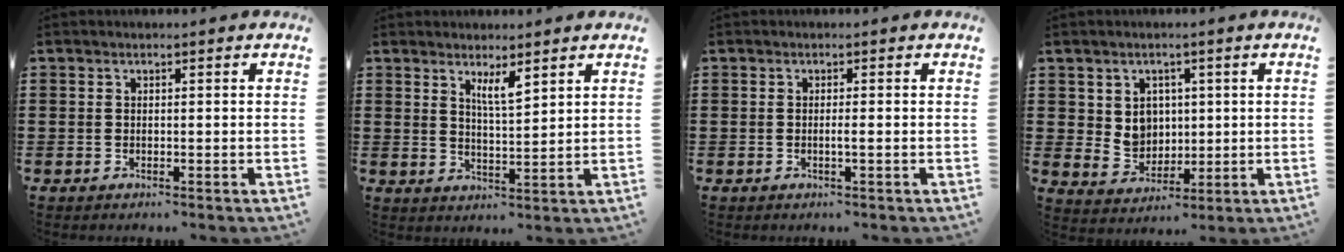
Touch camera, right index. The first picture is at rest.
{"total": 3.5, "force": [2.4, 0.6, 2.5], "torque": [-0.054, 0.004, 0.042]}
{"total": 0.9, "force": [-0.3, -0.1, 0.8], "torque": [-0.014, -0.003, -0.006]}
{"total": 4.7, "force": [1.7, 4.1, 1.6], "torque": [-0.034, 0.000, 0.027]}